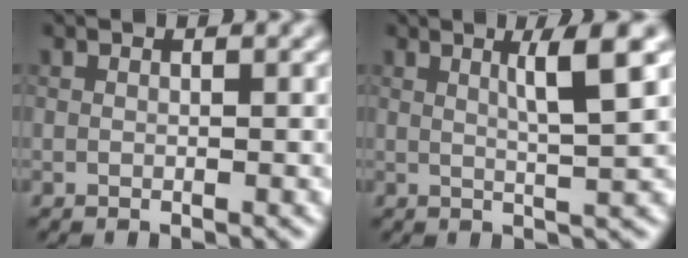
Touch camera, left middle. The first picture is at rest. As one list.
[{"total": 4.2, "force": [1.5, 0.4, 3.8], "torque": [-0.055, 0.004, 0.026]}]